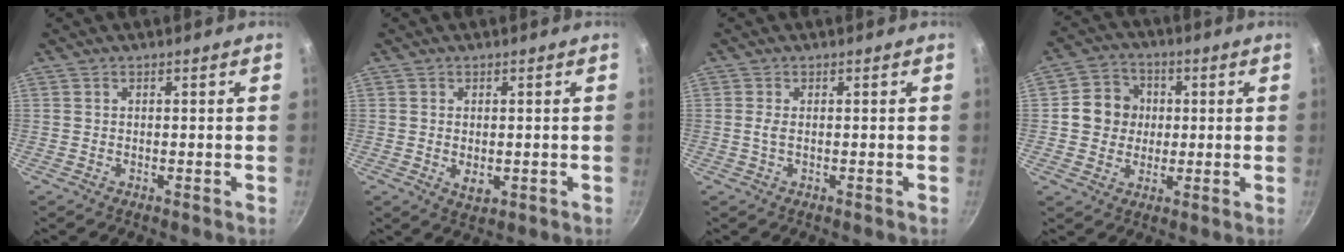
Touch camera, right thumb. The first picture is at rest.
{"total": 3.2, "force": [-0.4, 2.0, 2.5], "torque": [-0.041, -0.009, -0.002]}
{"total": 1.4, "force": [0.0, 0.5, 1.2], "torque": [-0.029, 0.000, -0.002]}
{"total": 8.6, "force": [0.8, 8.0, 3.3], "torque": [-0.019, 0.010, 0.002]}